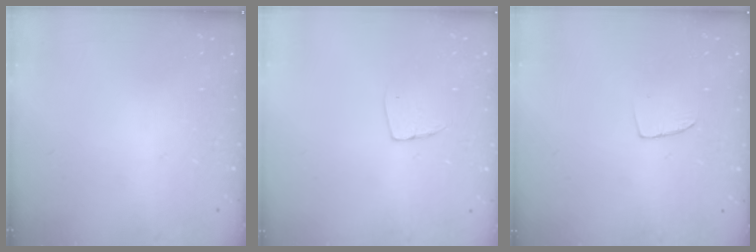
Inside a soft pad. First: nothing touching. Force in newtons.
{"total": 5.0, "press": 5.0, "slide": 0.3}
{"total": 3.1, "press": 3.1, "slide": 0.2}